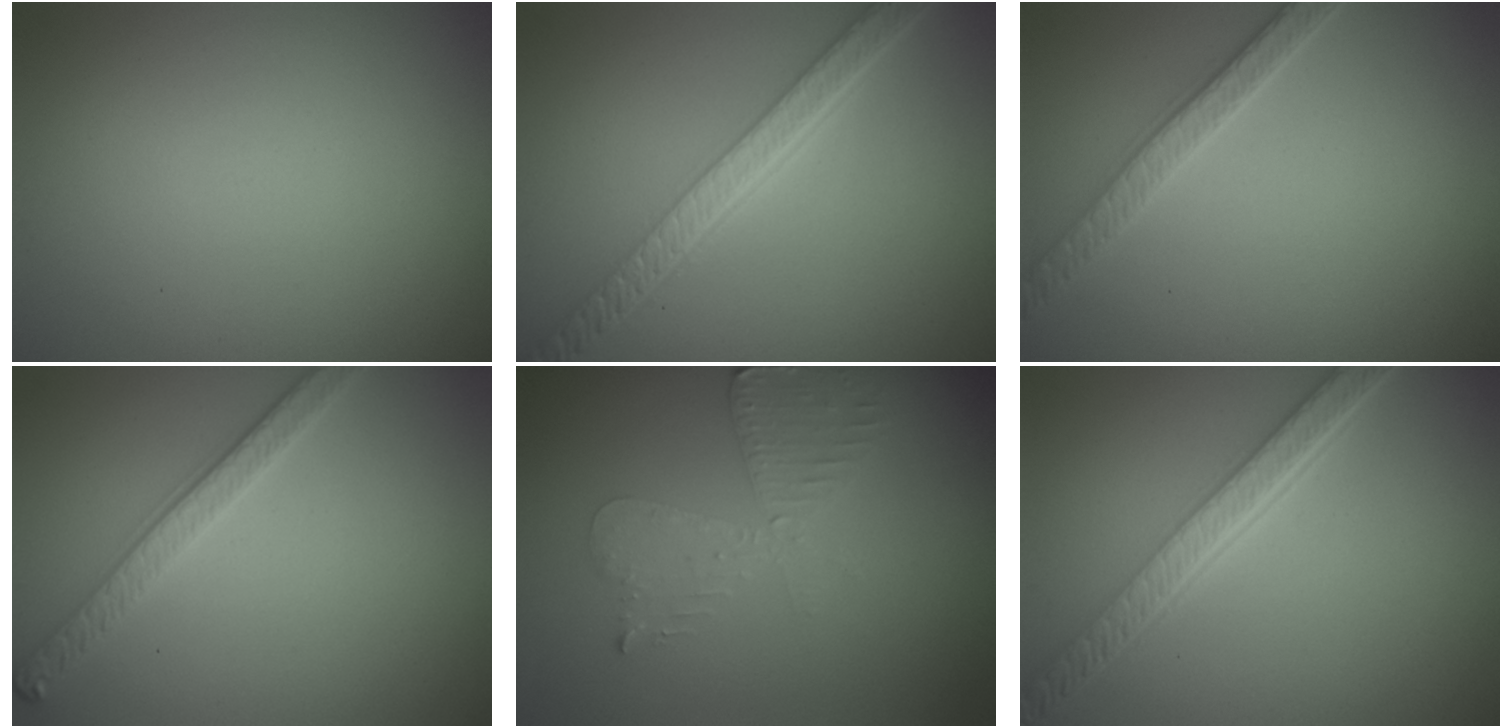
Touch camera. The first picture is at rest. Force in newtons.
{"total": 5.6, "press": 4.2, "slide": 3.7}
{"total": 2.8, "press": 2.8, "slide": 0.4}
{"total": 2.7, "press": 2.6, "slide": 0.9}
{"total": 2.6, "press": 2.5, "slide": 0.5}
{"total": 5.3, "press": 4.1, "slide": 3.4}